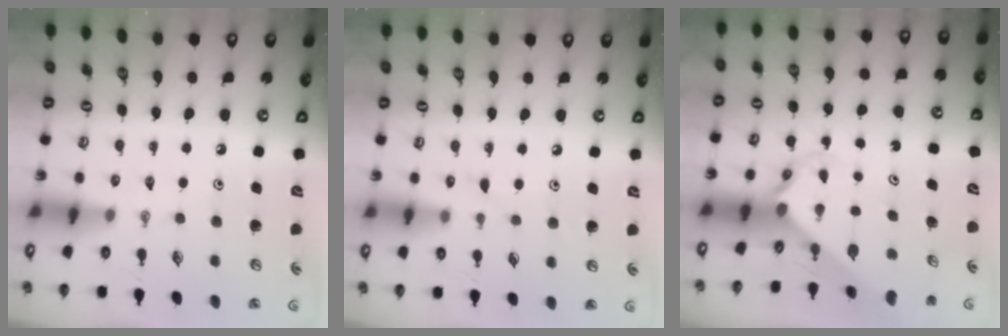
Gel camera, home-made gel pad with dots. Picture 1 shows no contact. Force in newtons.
{"total": 5.1, "press": 5.0, "slide": 0.6}
{"total": 2.3, "press": 2.3, "slide": 0.2}